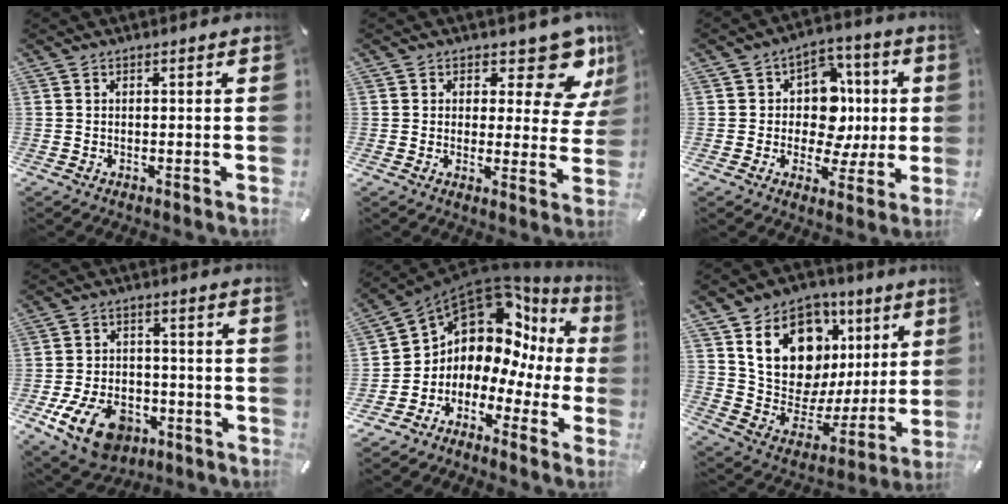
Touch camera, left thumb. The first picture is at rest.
{"total": 11.1, "force": [7.5, 5.3, 6.1], "torque": [-0.071, -0.056, 0.129]}
{"total": 12.1, "force": [0.4, 10.4, 6.1], "torque": [-0.077, -0.001, 0.015]}
{"total": 13.4, "force": [-6.7, 8.4, 8.0], "torque": [-0.161, 0.042, -0.115]}
{"total": 9.6, "force": [6.0, 6.5, 3.7], "torque": [-0.071, -0.076, 0.102]}
{"total": 18.8, "force": [8.3, 14.2, 9.0], "torque": [-0.134, -0.048, 0.162]}